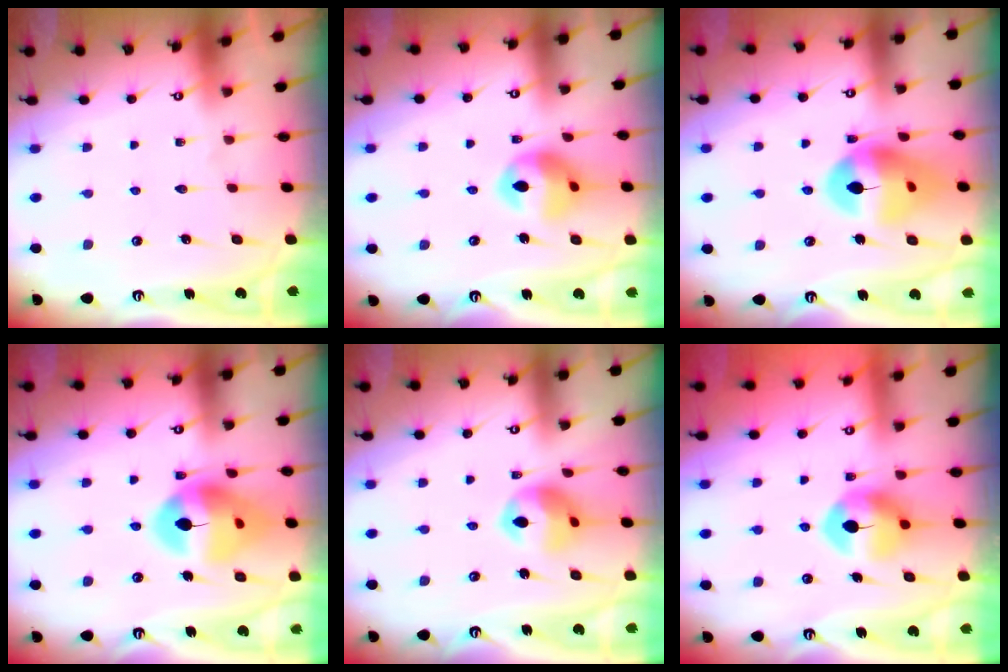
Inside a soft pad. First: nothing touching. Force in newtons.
{"total": 12.9, "press": 12.8, "slide": 1.6}
{"total": 15.8, "press": 15.7, "slide": 1.8}
{"total": 16.5, "press": 16.4, "slide": 1.9}
{"total": 11.6, "press": 11.6, "slide": 1.1}
{"total": 8.6, "press": 8.6, "slide": 0.4}